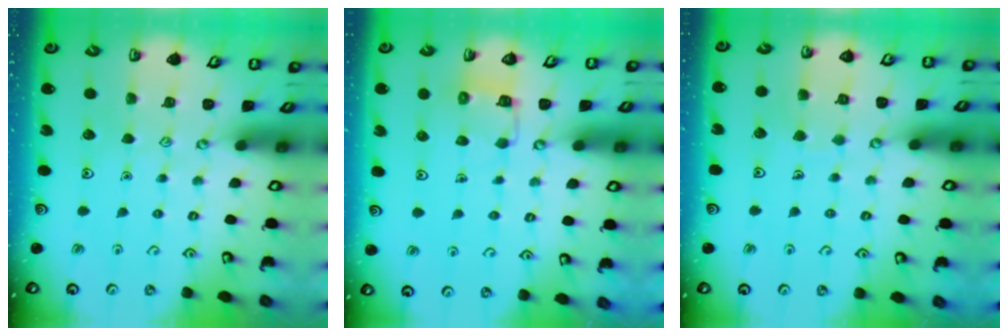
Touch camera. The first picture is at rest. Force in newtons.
{"total": 4.6, "press": 4.5, "slide": 0.4}
{"total": 5.4, "press": 5.4, "slide": 0.5}